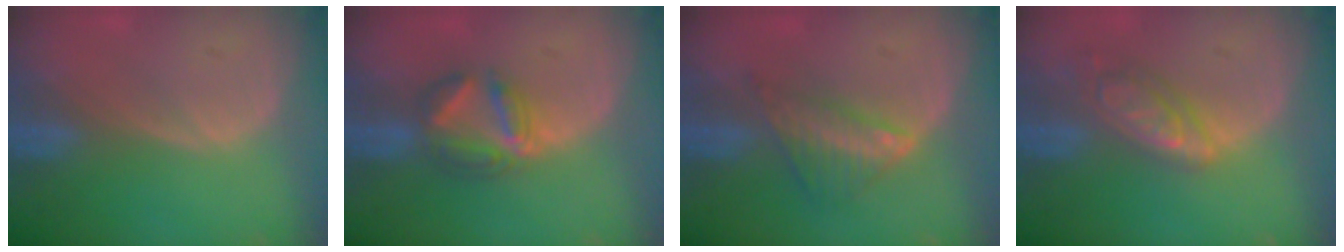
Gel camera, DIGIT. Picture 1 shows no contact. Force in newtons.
{"total": 6.1, "press": 5.4, "slide": 2.7}
{"total": 6.0, "press": 5.2, "slide": 3.0}
{"total": 6.4, "press": 5.7, "slide": 3.0}